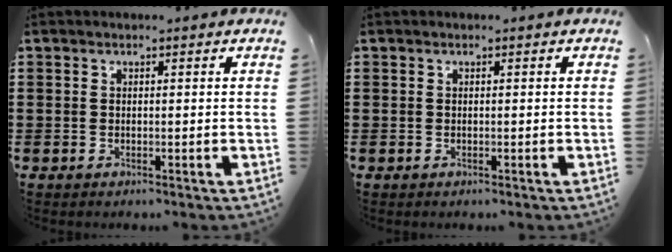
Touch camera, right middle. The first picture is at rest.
{"total": 0.0}